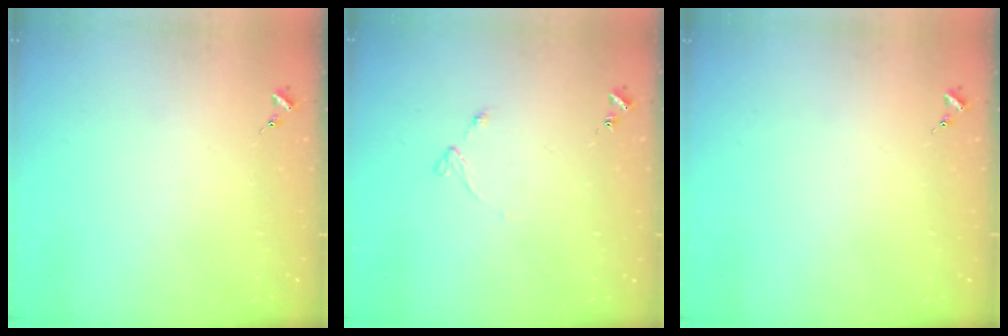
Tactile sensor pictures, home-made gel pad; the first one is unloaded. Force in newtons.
{"total": 4.3, "press": 4.2, "slide": 0.5}
{"total": 0.0}